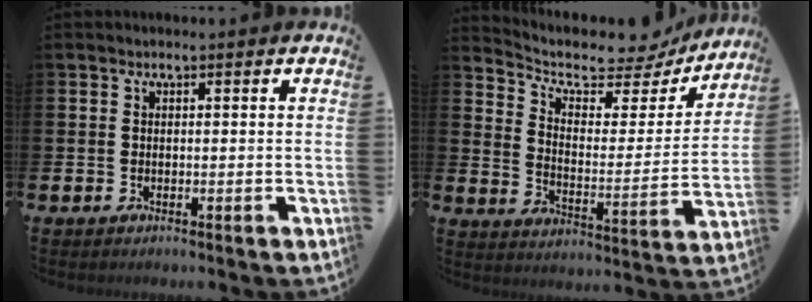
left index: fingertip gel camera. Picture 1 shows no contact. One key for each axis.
{"total": 6.5, "fx": 5.9, "fy": 2.4, "fz": 1.7, "tx": -0.057, "ty": -0.053, "tz": 0.093}